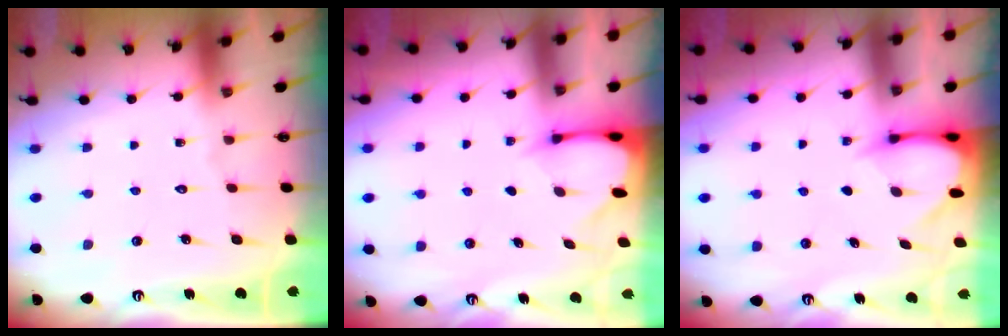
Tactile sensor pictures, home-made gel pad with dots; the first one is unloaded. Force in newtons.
{"total": 2.4, "press": 2.4, "slide": 0.3}
{"total": 3.3, "press": 3.3, "slide": 0.3}